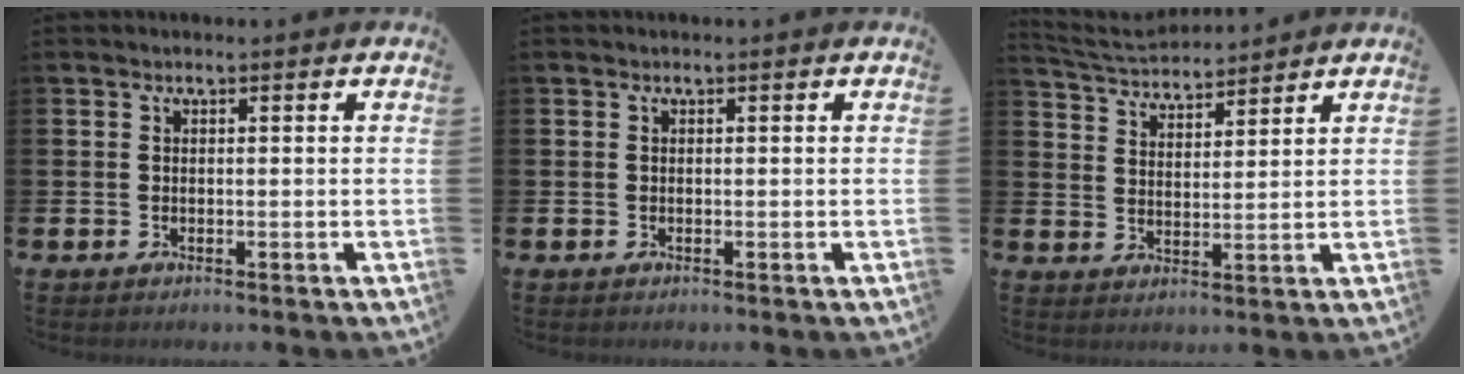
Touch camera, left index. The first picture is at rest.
{"total": 0.0}
{"total": 4.5, "force": [4.5, 0.7, 0.3], "torque": [-0.029, -0.025, 0.080]}